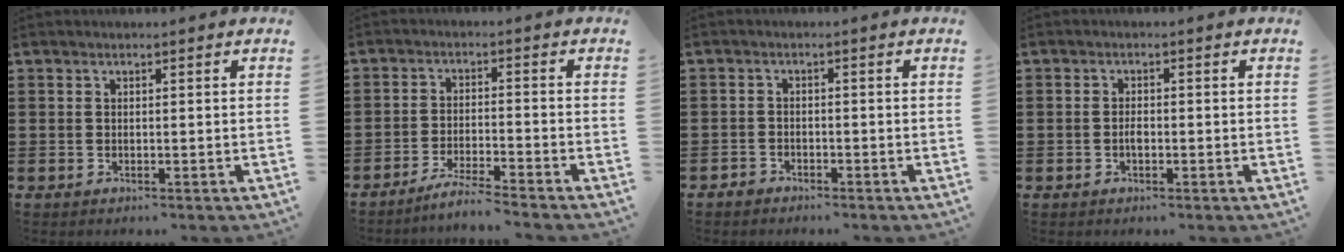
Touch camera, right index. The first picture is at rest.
{"total": 4.0, "force": [-3.7, -0.6, 1.2], "torque": [-0.029, -0.007, -0.076]}
{"total": 1.4, "force": [-1.2, 0.6, 0.0], "torque": [-0.004, 0.004, -0.028]}
{"total": 1.4, "force": [-0.5, 0.6, 1.1], "torque": [-0.023, 0.000, -0.009]}